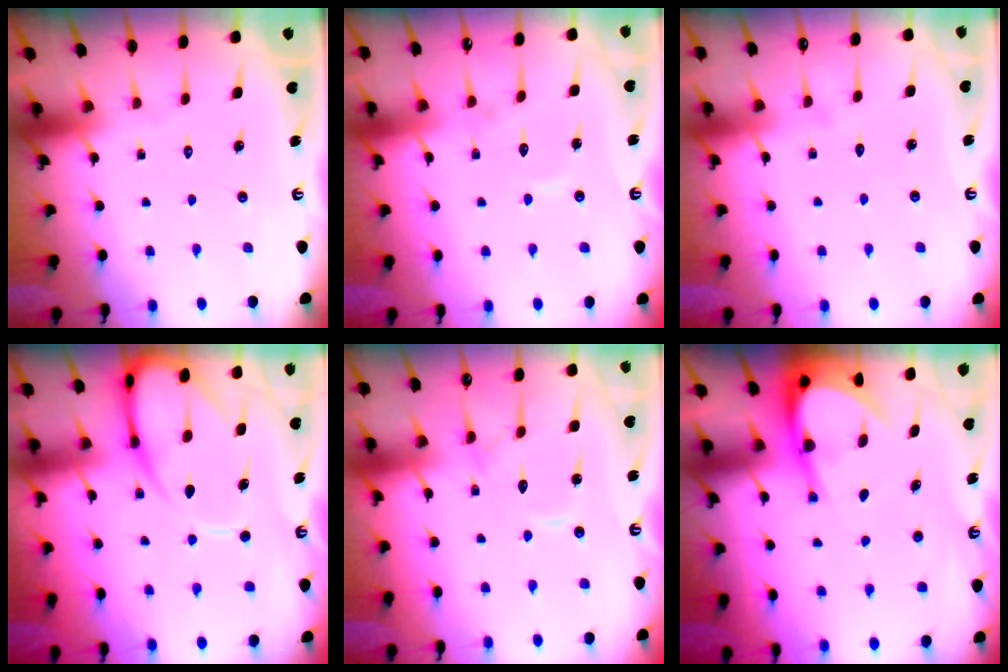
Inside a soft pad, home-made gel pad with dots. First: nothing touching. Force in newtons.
{"total": 7.7, "press": 7.7, "slide": 0.6}
{"total": 2.6, "press": 2.6, "slide": 0.3}
{"total": 12.0, "press": 11.9, "slide": 1.4}
{"total": 11.3, "press": 11.2, "slide": 1.0}
{"total": 6.5, "press": 6.5, "slide": 0.8}